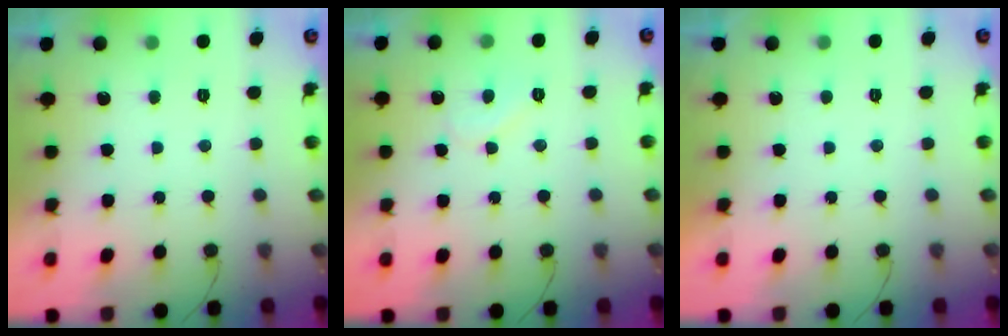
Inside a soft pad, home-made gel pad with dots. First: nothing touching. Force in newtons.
{"total": 6.3, "press": 6.3, "slide": 0.6}
{"total": 1.7, "press": 1.7, "slide": 0.0}